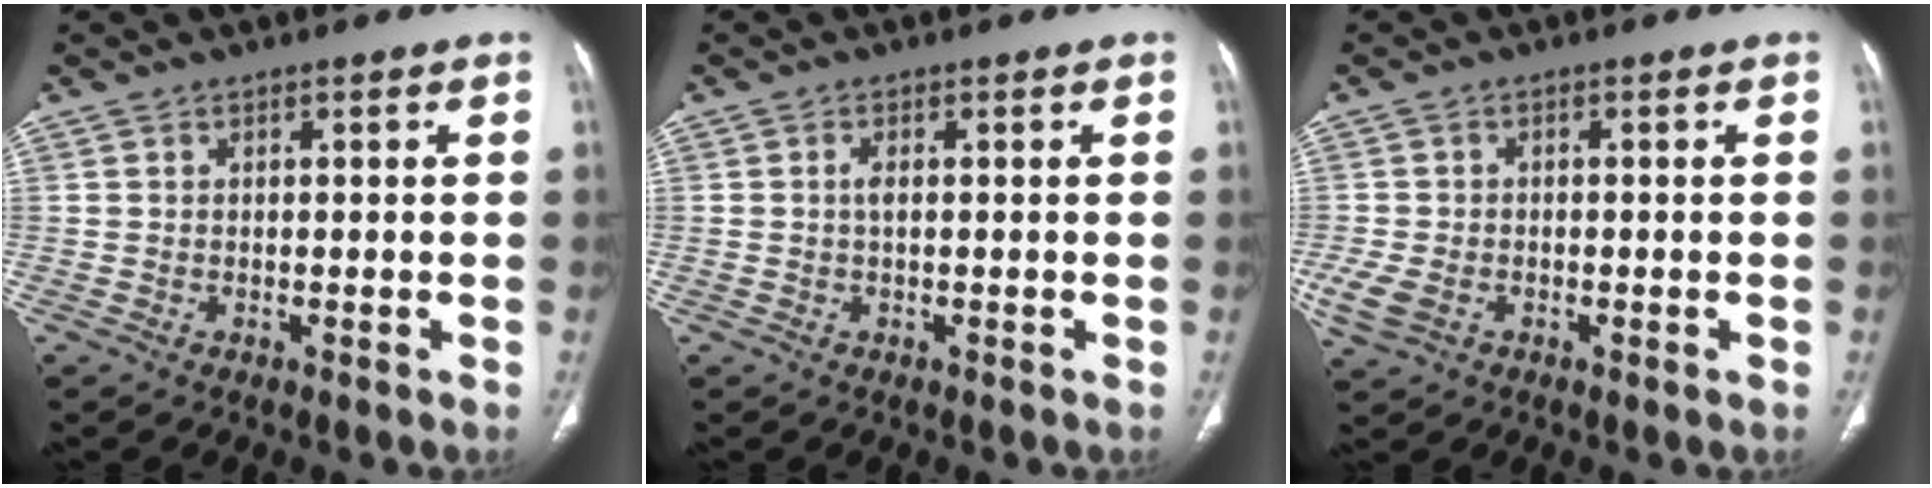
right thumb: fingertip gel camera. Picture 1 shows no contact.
{"total": 1.2, "force": [0.1, 0.5, 1.1], "torque": [-0.024, 0.000, 0.001]}
{"total": 4.9, "force": [-1.6, 3.4, 3.2], "torque": [-0.077, -0.001, -0.026]}